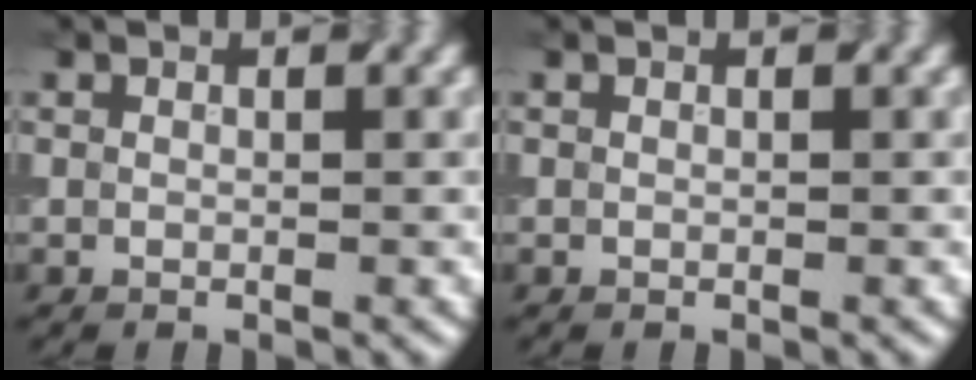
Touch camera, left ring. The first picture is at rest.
{"total": 0.0}